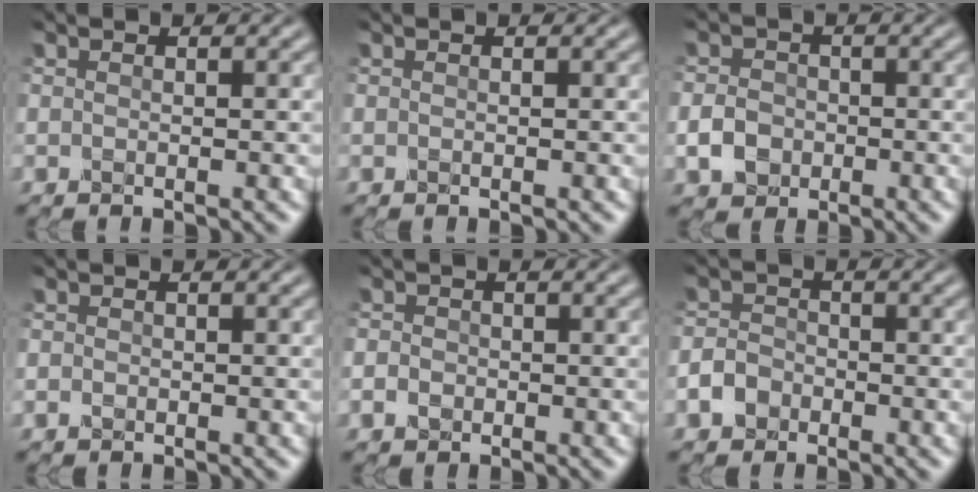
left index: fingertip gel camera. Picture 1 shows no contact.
{"total": 0.0}
{"total": 2.8, "force": [-0.9, 2.4, 1.3], "torque": [-0.024, 0.001, -0.023]}
{"total": 0.7, "force": [-0.2, 0.7, 0.2], "torque": [-0.001, -0.003, -0.009]}
{"total": 2.4, "force": [-0.5, 2.2, 0.8], "torque": [-0.005, 0.007, -0.026]}
{"total": 2.5, "force": [-1.3, 1.8, 0.9], "torque": [-0.015, 0.003, -0.032]}